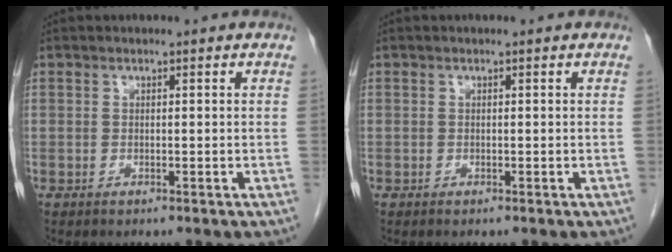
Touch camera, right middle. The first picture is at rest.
{"total": 0.0}